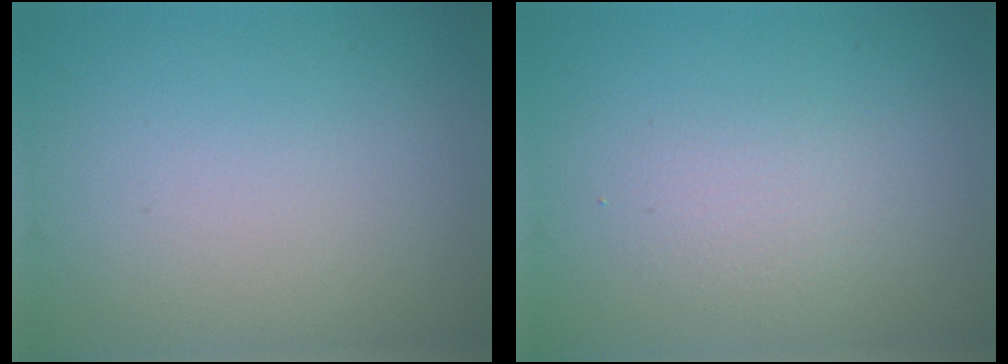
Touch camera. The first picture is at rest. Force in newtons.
{"total": 1.7, "press": 1.7, "slide": 0.2}